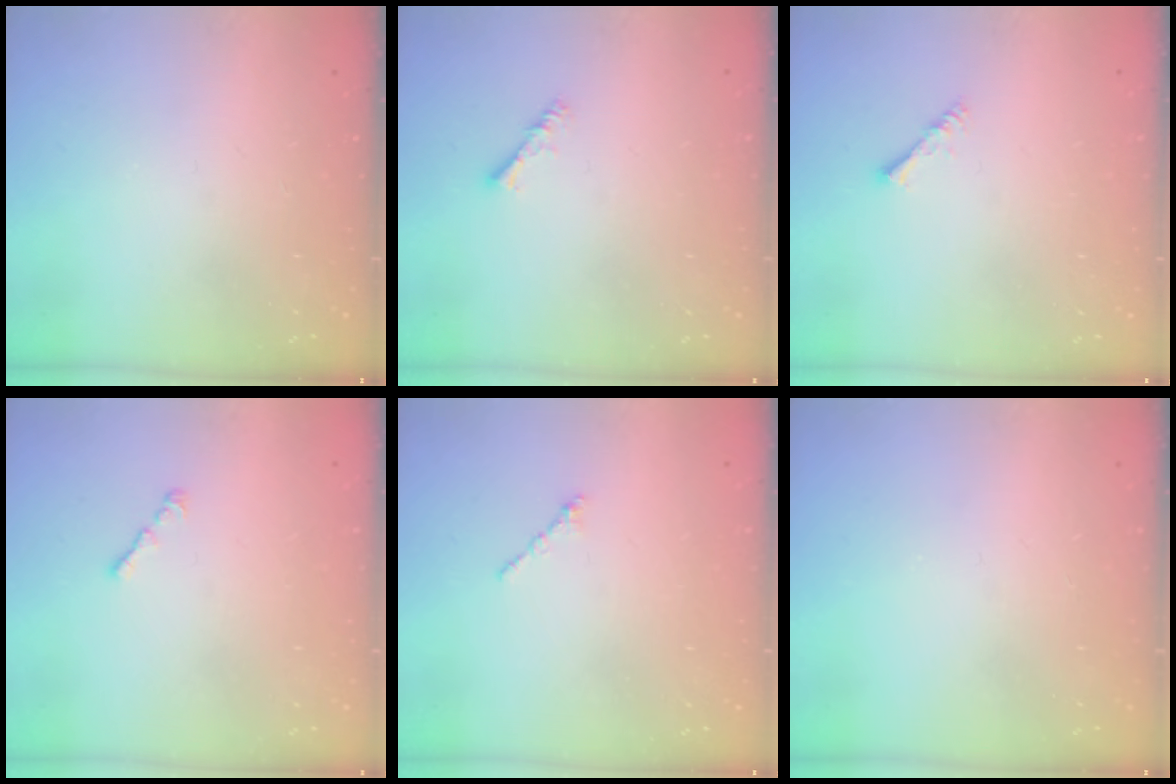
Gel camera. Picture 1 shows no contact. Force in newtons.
{"total": 2.3, "press": 2.3, "slide": 0.4}
{"total": 1.4, "press": 1.3, "slide": 0.3}
{"total": 1.0, "press": 0.9, "slide": 0.5}
{"total": 1.2, "press": 1.1, "slide": 0.5}
{"total": 0.0}